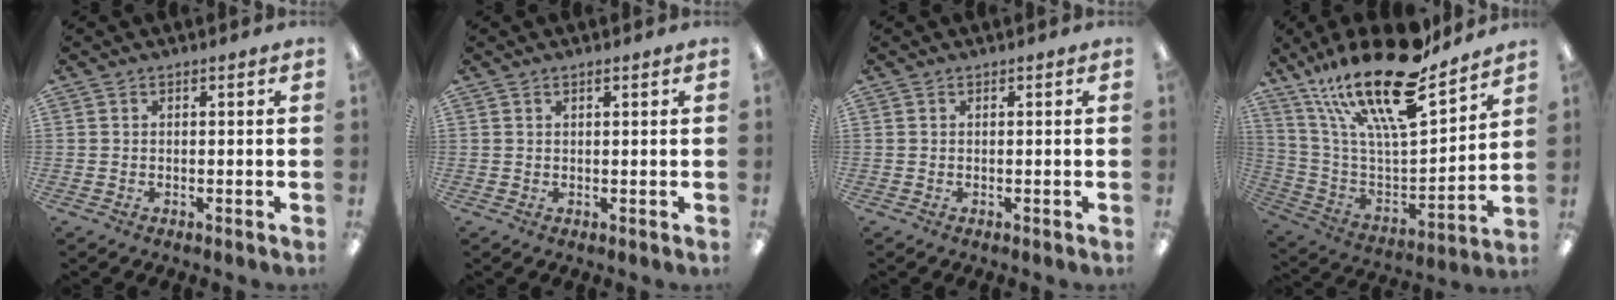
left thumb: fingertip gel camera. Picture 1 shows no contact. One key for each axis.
{"total": 0.7, "fx": 0.6, "fy": 0.1, "fz": 0.4, "tx": -0.010, "ty": 0.001, "tz": 0.010}
{"total": 0.0}
{"total": 25.1, "fx": 18.3, "fy": 7.2, "fz": 15.6, "tx": -0.285, "ty": -0.118, "tz": 0.312}